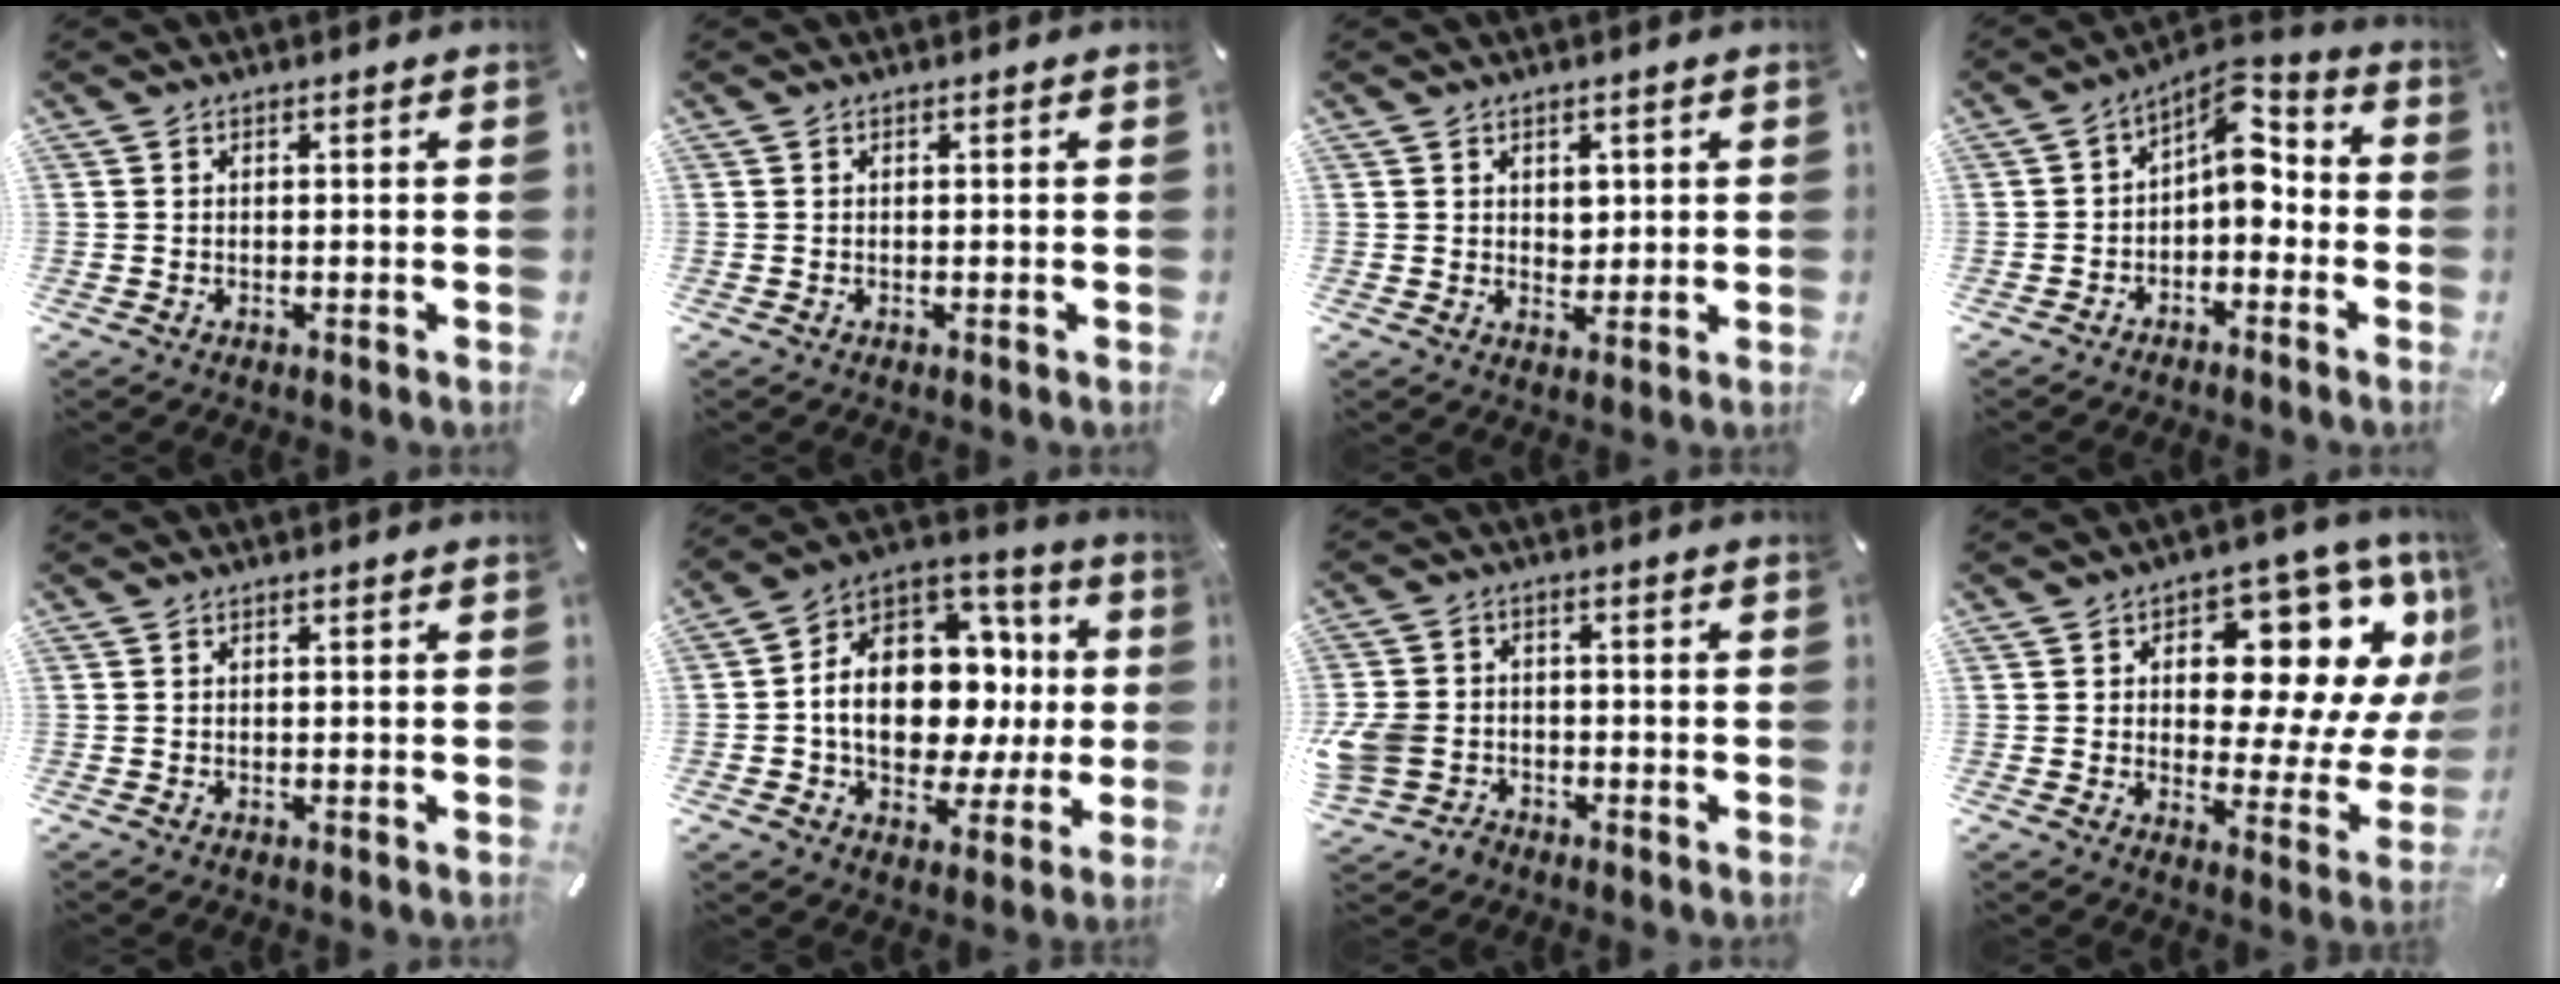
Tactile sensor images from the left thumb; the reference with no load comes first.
{"total": 0.0}
{"total": 3.2, "force": [1.1, 2.7, 1.3], "torque": [0.003, -0.008, 0.013]}
{"total": 8.2, "force": [1.4, 4.9, 6.3], "torque": [-0.089, -0.016, 0.022]}
{"total": 0.0}
{"total": 17.9, "force": [-0.4, 13.2, 12.0], "torque": [-0.187, -0.018, 0.000]}
{"total": 7.8, "force": [-3.1, 6.5, 3.1], "torque": [-0.083, 0.024, -0.059]}
{"total": 17.8, "force": [8.8, 9.5, 12.2], "torque": [-0.144, -0.076, 0.140]}